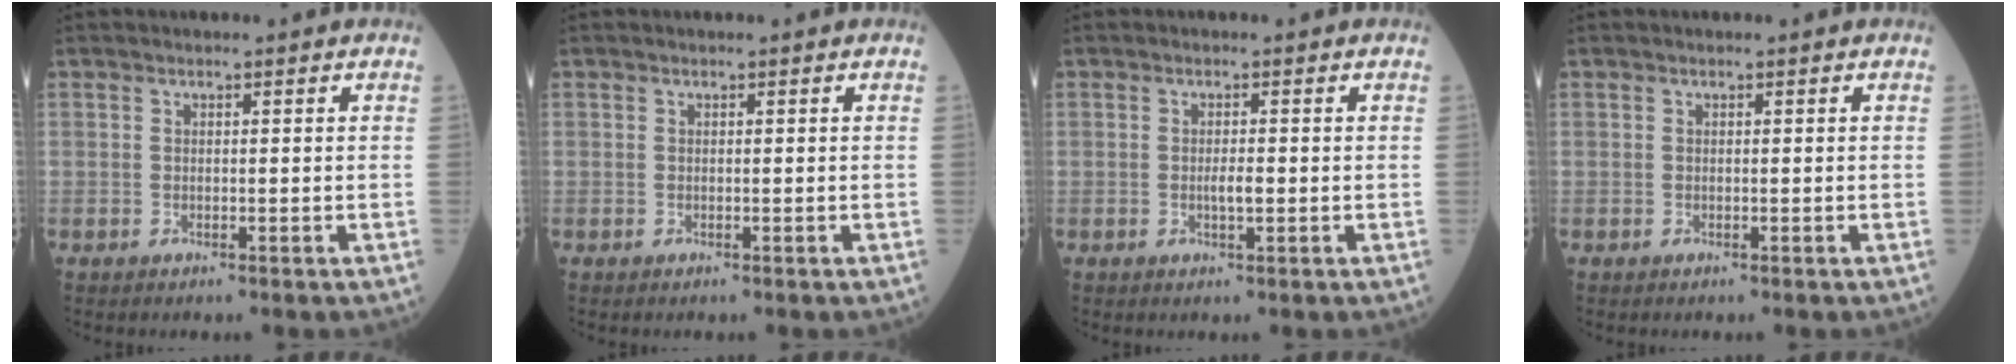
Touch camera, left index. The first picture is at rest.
{"total": 0.0}
{"total": 1.7, "force": [-0.3, 0.4, 1.6], "torque": [-0.031, 0.000, -0.004]}
{"total": 0.0}